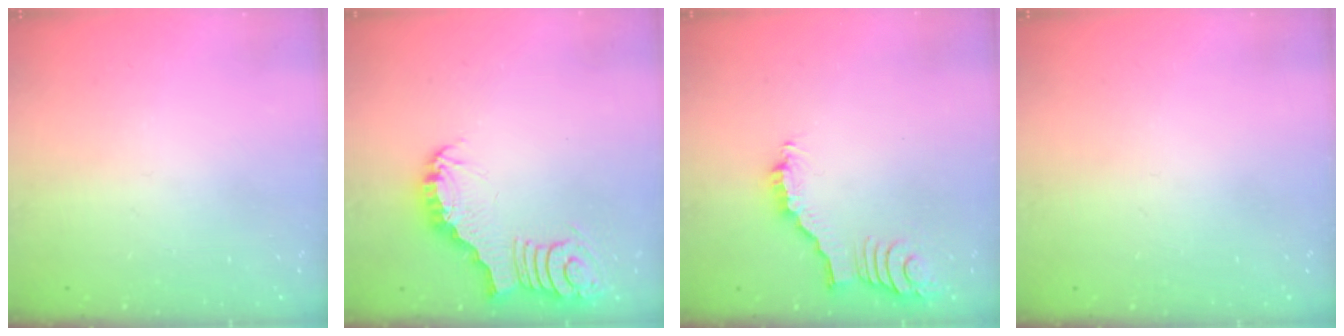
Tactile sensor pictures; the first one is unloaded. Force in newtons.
{"total": 3.7, "press": 3.6, "slide": 0.6}
{"total": 3.0, "press": 3.0, "slide": 0.4}
{"total": 0.0}